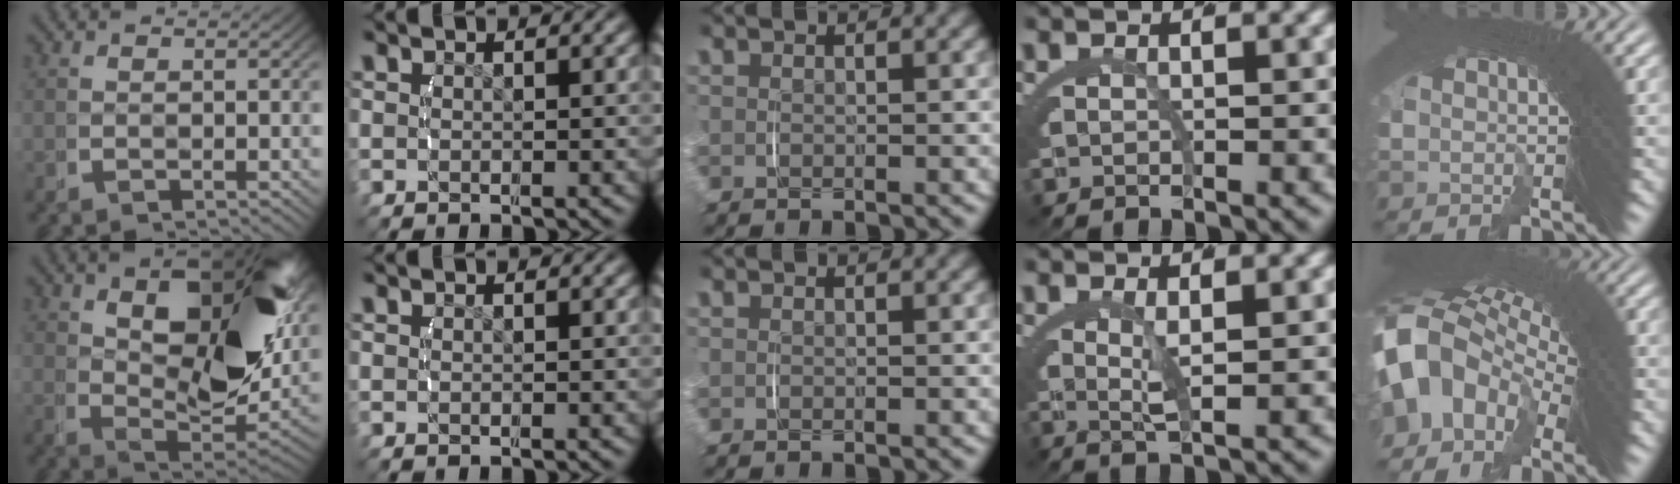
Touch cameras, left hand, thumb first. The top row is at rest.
{"thumb": {"total": 15.1, "force": [2.9, 7.2, 12.9], "torque": [-0.194, -0.033, 0.065]}, "ring": {"total": 2.3, "force": [0.8, -0.5, 2.1], "torque": [-0.032, -0.010, 0.023]}, "little": {"total": 10.6, "force": [0.9, 7.2, 7.7], "torque": [-0.151, 0.003, 0.004]}}